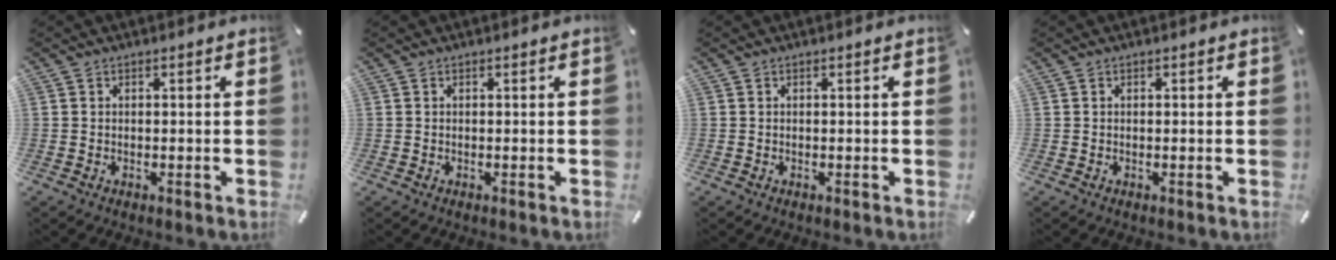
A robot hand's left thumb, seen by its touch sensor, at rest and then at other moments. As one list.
[{"total": 0.0}, {"total": 0.0}, {"total": 0.0}]